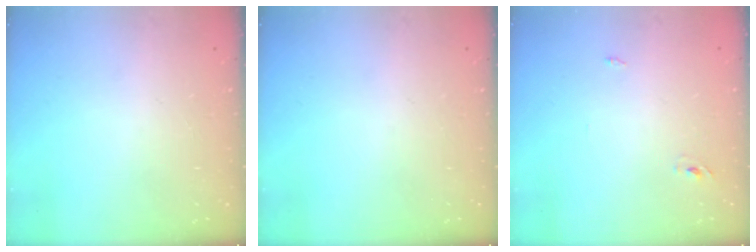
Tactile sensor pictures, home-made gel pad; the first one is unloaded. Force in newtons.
{"total": 0.0}
{"total": 2.4, "press": 2.1, "slide": 1.0}